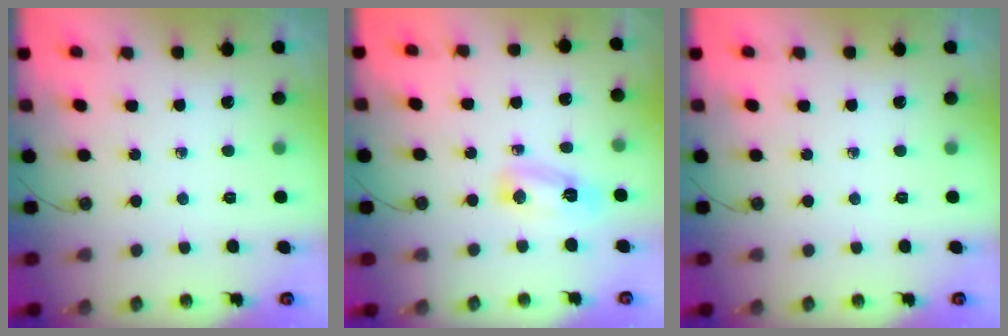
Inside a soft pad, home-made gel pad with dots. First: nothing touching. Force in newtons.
{"total": 6.6, "press": 5.5, "slide": 3.7}
{"total": 0.0}